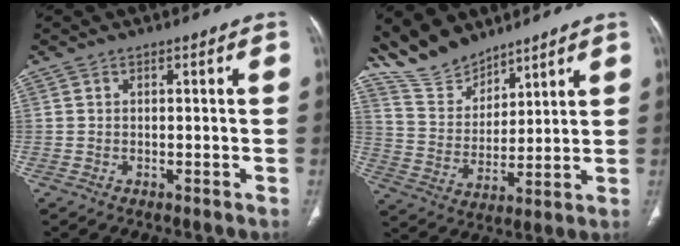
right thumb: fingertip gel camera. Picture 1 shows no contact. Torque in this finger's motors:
{"motor_torque": [-1.21, 3.80, 0.07, 1.94, 0.05]}